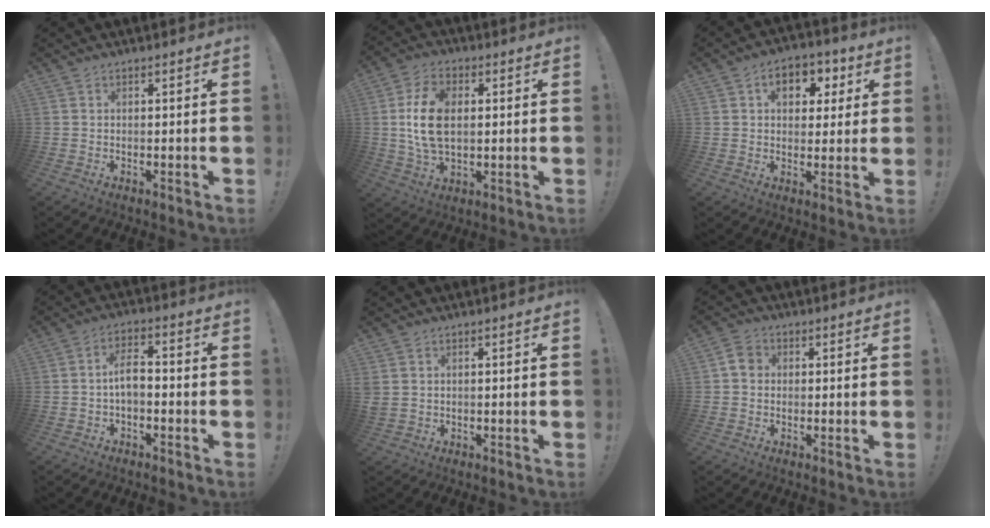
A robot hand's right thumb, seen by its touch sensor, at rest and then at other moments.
{"total": 13.9, "force": [1.4, 8.6, 10.7], "torque": [-0.206, 0.000, 0.025]}
{"total": 8.5, "force": [2.9, 6.3, 4.9], "torque": [-0.061, -0.007, 0.051]}
{"total": 6.3, "force": [-0.9, 3.1, 5.4], "torque": [-0.091, 0.006, -0.016]}
{"total": 1.7, "force": [0.7, 1.2, 1.0], "torque": [-0.022, 0.003, 0.015]}
{"total": 4.8, "force": [0.5, 4.2, 2.3], "torque": [-0.034, 0.010, 0.012]}